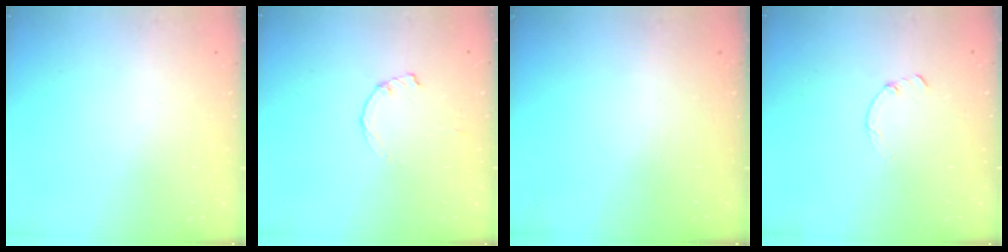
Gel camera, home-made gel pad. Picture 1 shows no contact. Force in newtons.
{"total": 1.2, "press": 1.2, "slide": 0.3}
{"total": 0.0}
{"total": 0.0}